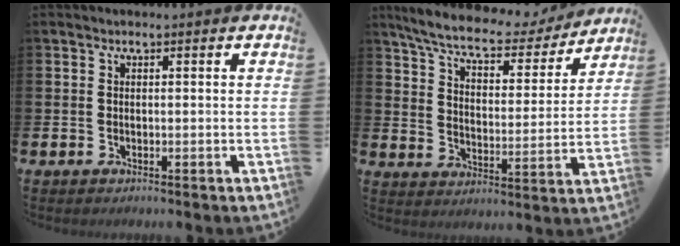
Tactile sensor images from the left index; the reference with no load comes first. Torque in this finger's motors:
{"motor_torque": [1.08, -1.05, 0.45, 0.21]}